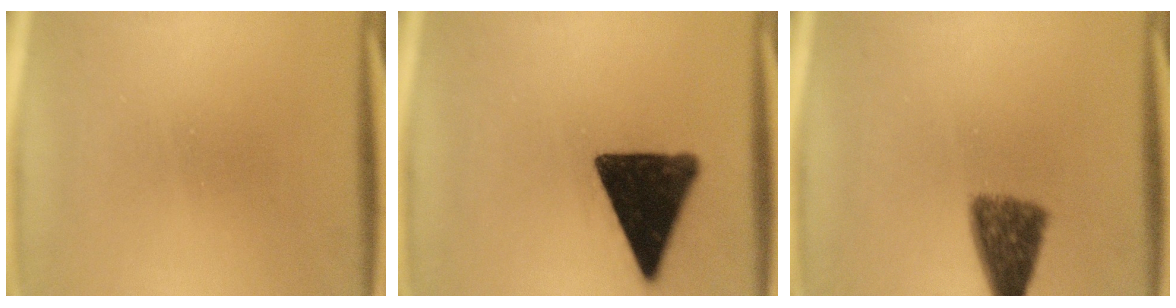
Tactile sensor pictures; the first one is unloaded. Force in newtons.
{"total": 15.2}
{"total": 7.2}